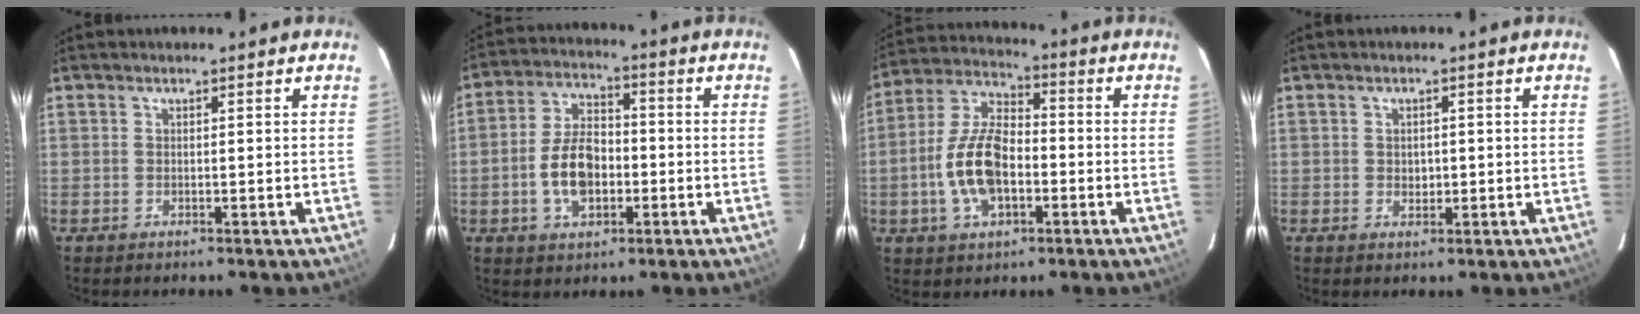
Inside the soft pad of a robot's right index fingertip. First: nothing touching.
{"total": 9.7, "force": [-2.5, 5.8, 7.4], "torque": [-0.146, 0.016, -0.038]}
{"total": 12.6, "force": [-3.2, 6.7, 10.2], "torque": [-0.214, 0.014, -0.058]}
{"total": 1.9, "force": [-0.1, 1.6, 0.9], "torque": [-0.014, 0.001, 0.002]}